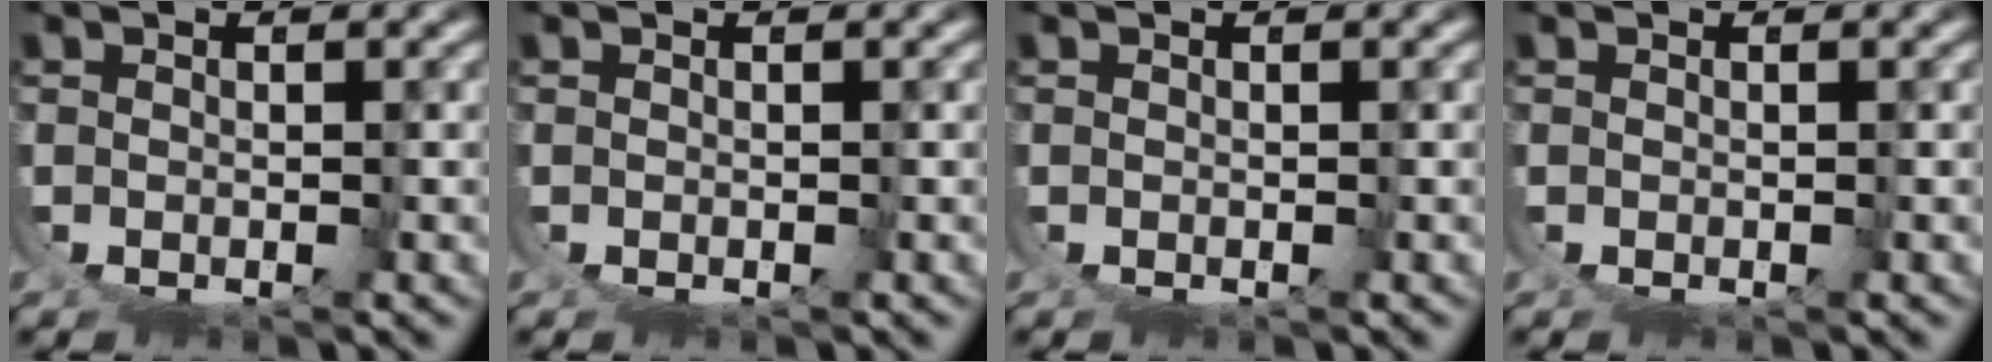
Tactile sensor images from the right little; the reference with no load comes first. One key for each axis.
{"total": 0.0}
{"total": 0.0}
{"total": 0.0}